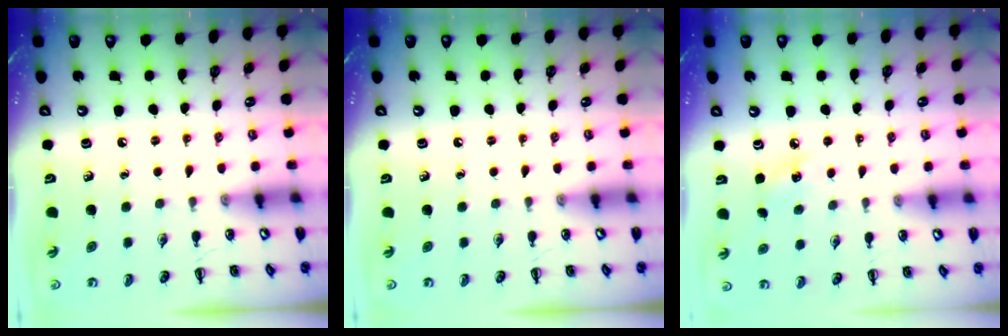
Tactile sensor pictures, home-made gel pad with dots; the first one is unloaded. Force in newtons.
{"total": 0.0}
{"total": 5.6, "press": 5.4, "slide": 1.6}